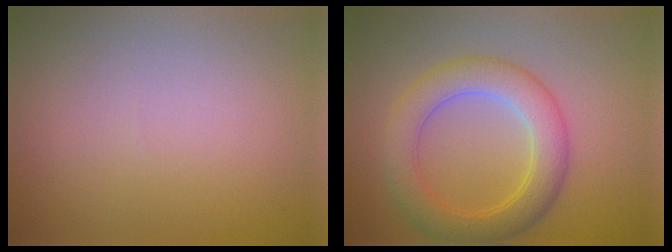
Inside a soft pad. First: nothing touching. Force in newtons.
{"total": 5.1, "press": 5.1, "slide": 0.1}